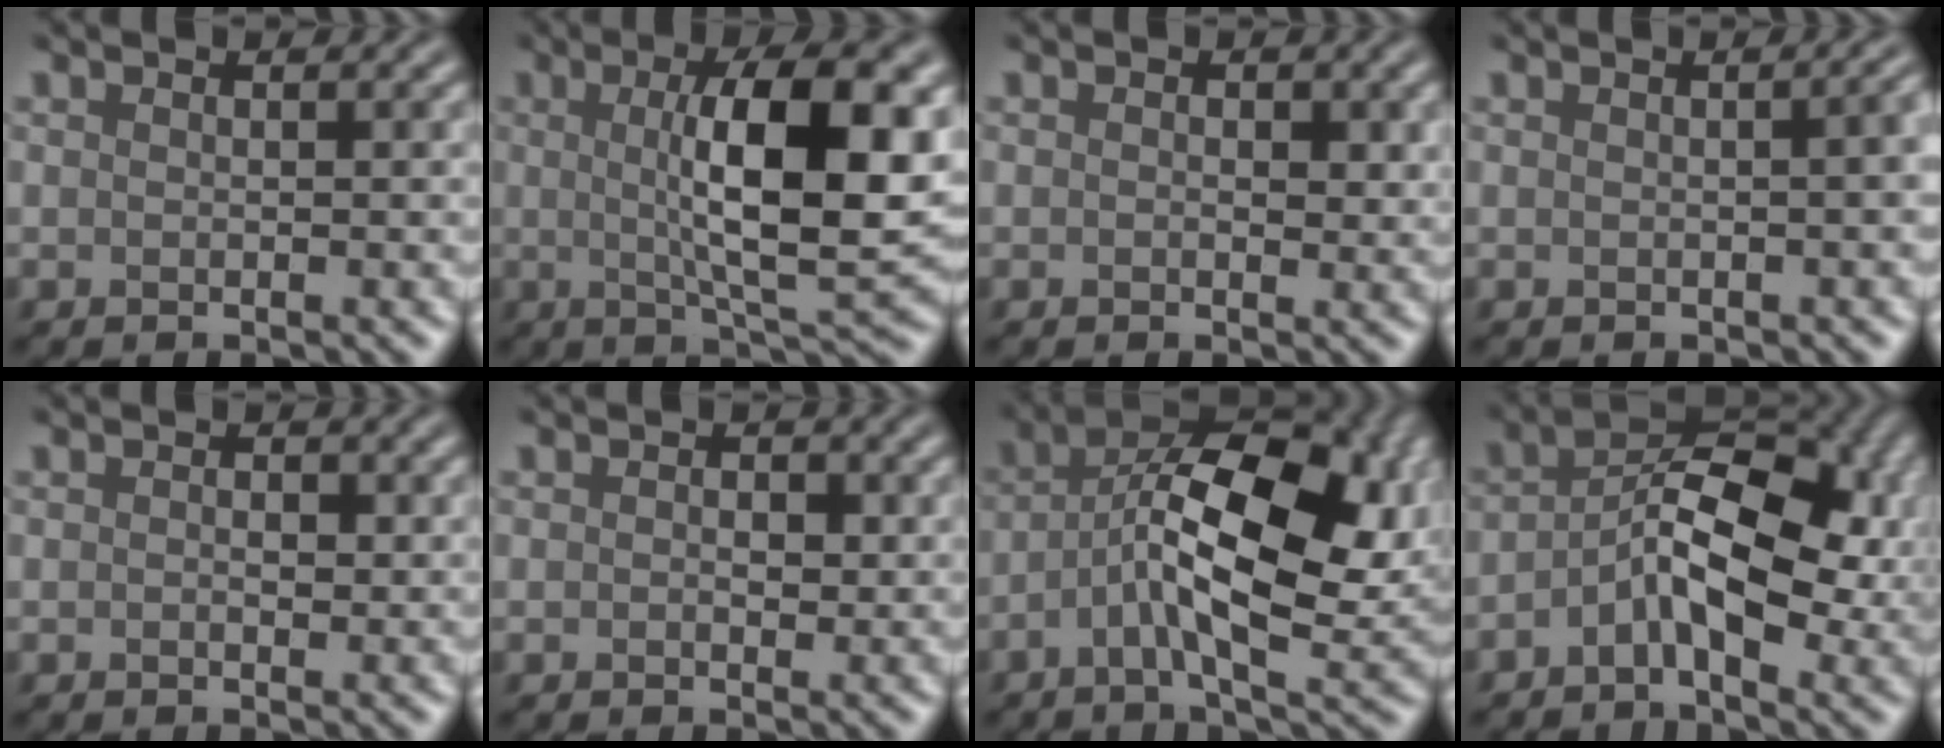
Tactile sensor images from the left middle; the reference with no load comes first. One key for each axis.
{"total": 10.0, "fx": 1.2, "fy": 2.6, "fz": 9.6, "tx": -0.135, "ty": 0.003, "tz": 0.021}
{"total": 1.4, "fx": 0.2, "fy": 0.8, "fz": 1.2, "tx": -0.011, "ty": -0.002, "tz": 0.002}
{"total": 3.5, "fx": 0.1, "fy": 1.6, "fz": 3.1, "tx": -0.010, "ty": 0.013, "tz": 0.000}
{"total": 1.0, "fx": 0.1, "fy": 0.6, "fz": 0.8, "tx": -0.010, "ty": -0.001, "tz": -0.001}
{"total": 1.4, "fx": 0.2, "fy": 0.9, "fz": 1.0, "tx": -0.010, "ty": -0.002, "tz": -0.001}
{"total": 12.3, "fx": -0.2, "fy": 5.3, "fz": 11.1, "tx": -0.188, "ty": 0.011, "tz": -0.009}
{"total": 8.2, "fx": -1.1, "fy": 4.2, "fz": 7.0, "tx": -0.112, "ty": 0.017, "tz": -0.028}